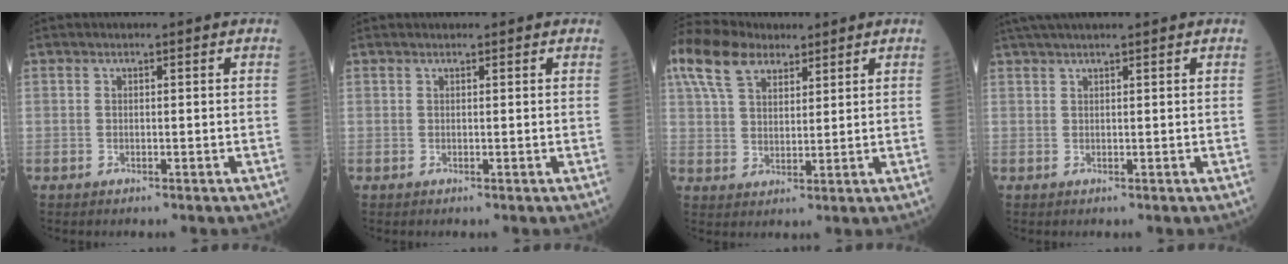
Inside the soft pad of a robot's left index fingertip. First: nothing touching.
{"total": 0.7, "force": [0.6, 0.4, 0.1], "torque": [-0.011, 0.005, 0.005]}
{"total": 13.0, "force": [8.9, 6.6, 6.7], "torque": [-0.163, 0.049, 0.171]}
{"total": 6.5, "force": [5.6, -0.2, 3.3], "torque": [-0.050, 0.034, 0.090]}